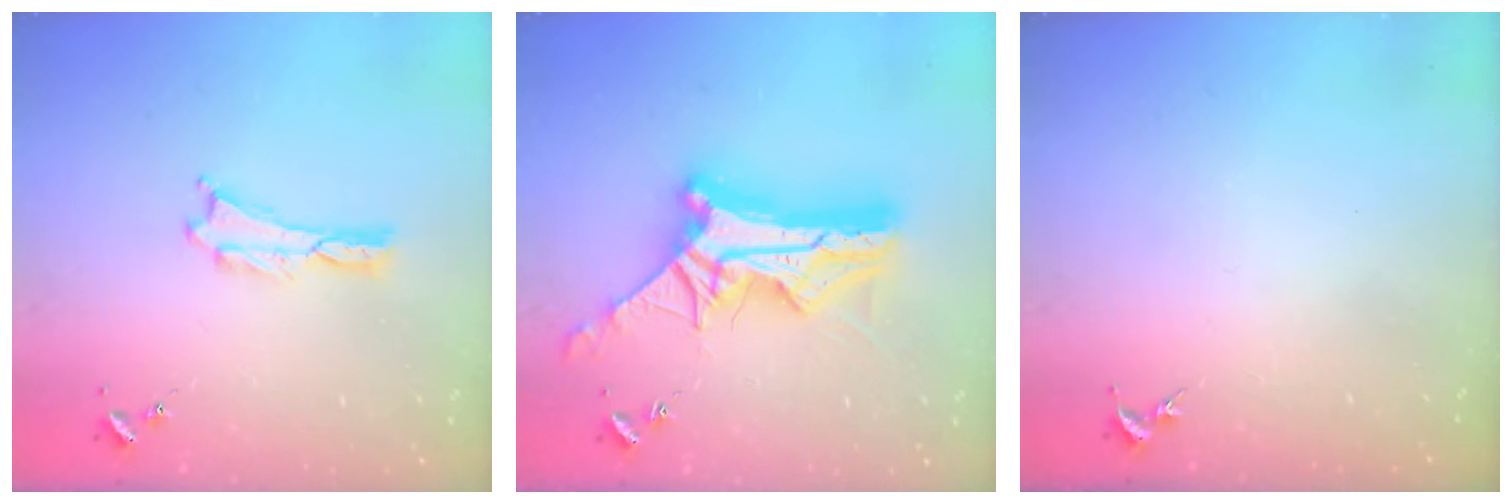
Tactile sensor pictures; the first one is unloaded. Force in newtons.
{"total": 14.8, "press": 14.7, "slide": 1.4}
{"total": 0.0}